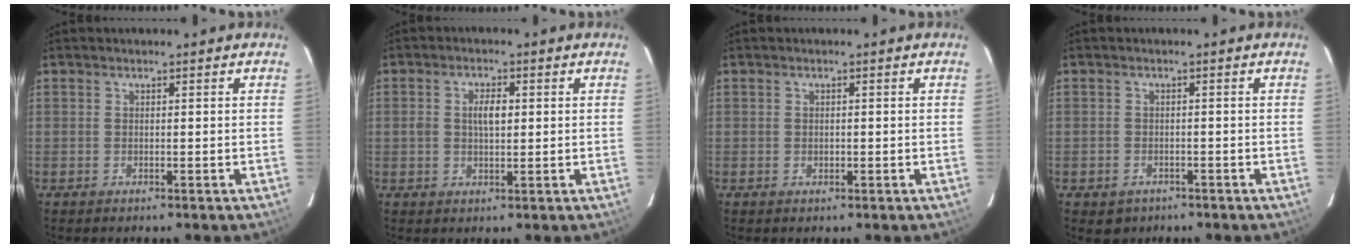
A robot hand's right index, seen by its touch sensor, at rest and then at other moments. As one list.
[{"total": 3.9, "force": [0.5, 2.0, 3.3], "torque": [-0.058, 0.007, 0.011]}, {"total": 1.0, "force": [-0.1, 0.8, 0.5], "torque": [-0.009, 0.002, -0.001]}, {"total": 2.3, "force": [-1.2, 1.8, 0.5], "torque": [-0.015, 0.003, -0.013]}]